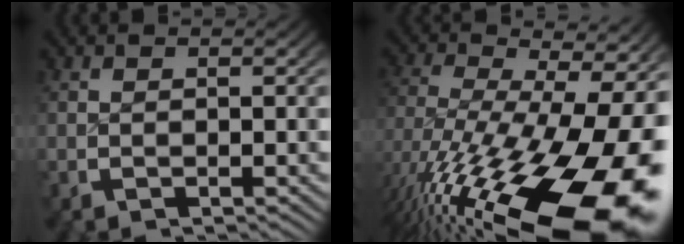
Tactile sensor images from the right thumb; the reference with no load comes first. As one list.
[{"total": 18.0, "force": [-4.6, 9.8, 14.4], "torque": [-0.238, -0.064, -0.027]}]